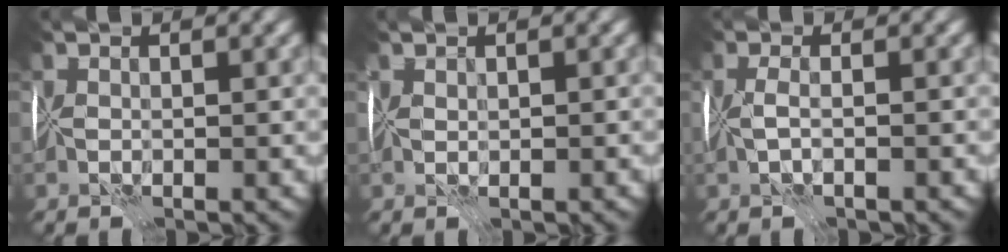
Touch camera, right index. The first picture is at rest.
{"total": 0.7, "force": [0.6, -0.2, -0.3], "torque": [0.007, 0.000, 0.009]}
{"total": 1.0, "force": [-0.6, -0.4, 0.7], "torque": [-0.017, -0.004, -0.008]}